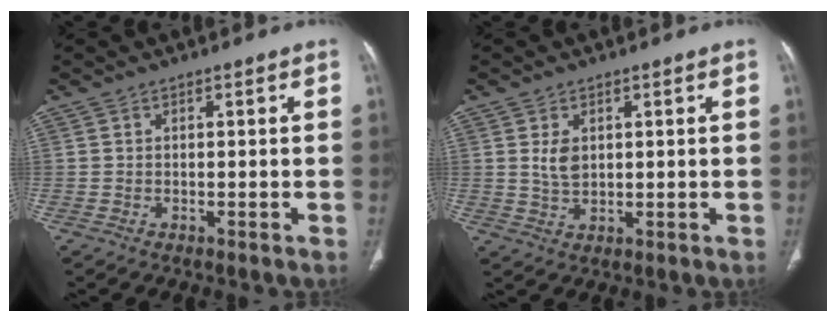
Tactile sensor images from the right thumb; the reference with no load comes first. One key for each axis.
{"total": 3.6, "fx": 1.0, "fy": 2.3, "fz": 2.6, "tx": -0.043, "ty": -0.008, "tz": 0.024}